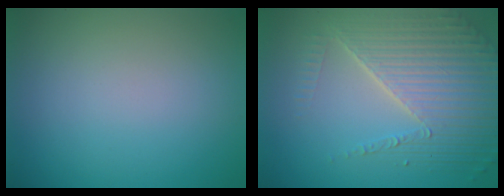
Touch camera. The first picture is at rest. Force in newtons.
{"total": 6.7, "press": 4.9, "slide": 4.5}